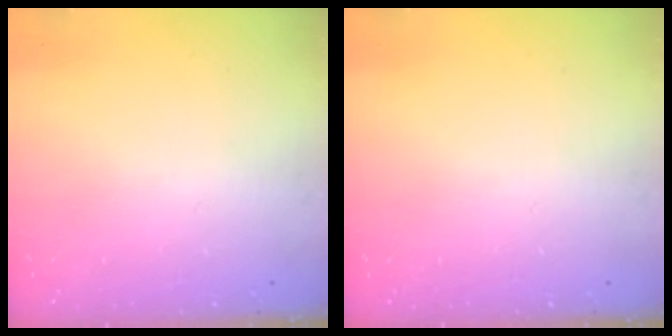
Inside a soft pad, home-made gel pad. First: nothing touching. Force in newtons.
{"total": 0.0}